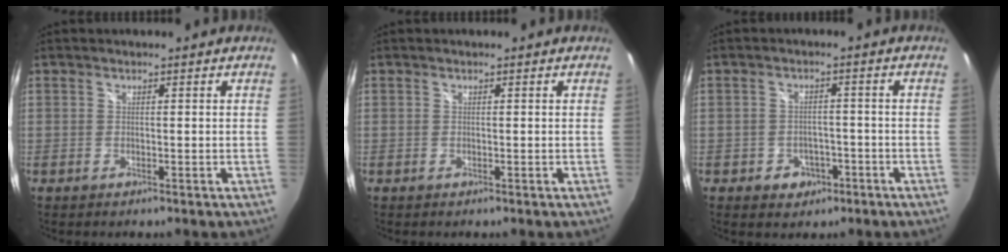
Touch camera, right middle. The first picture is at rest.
{"total": 0.0}
{"total": 4.5, "force": [-2.2, 3.6, 1.3], "torque": [-0.036, 0.010, -0.021]}